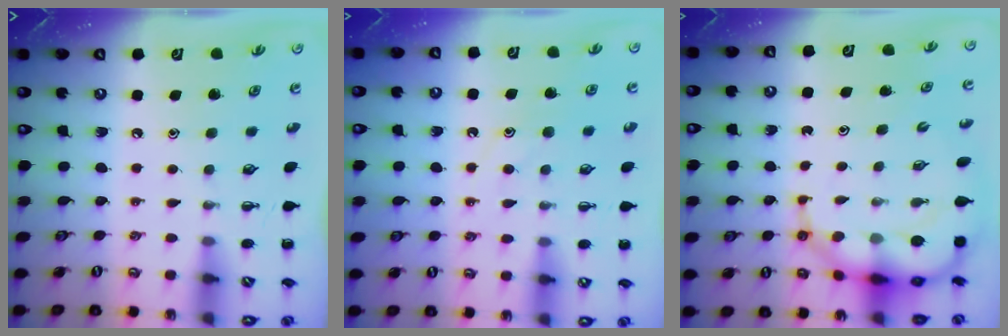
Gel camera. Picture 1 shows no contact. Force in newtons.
{"total": 9.6, "press": 9.5, "slide": 0.9}
{"total": 12.1, "press": 11.7, "slide": 3.3}